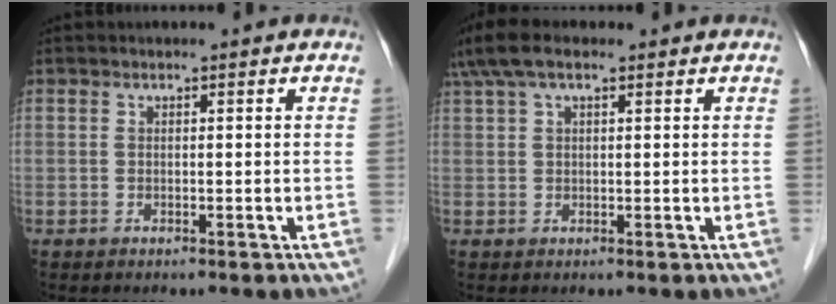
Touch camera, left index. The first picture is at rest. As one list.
[{"total": 6.6, "force": [4.5, 2.3, 4.3], "torque": [-0.101, 0.041, 0.085]}]